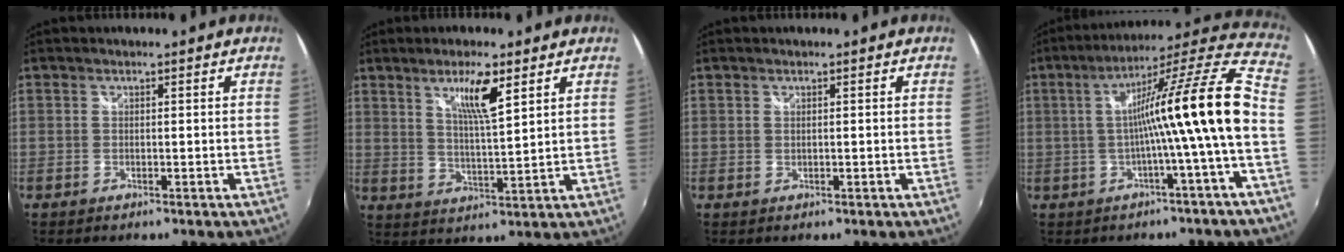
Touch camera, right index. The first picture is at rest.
{"total": 7.5, "force": [4.3, 1.1, 6.1], "torque": [-0.106, -0.003, 0.077]}
{"total": 0.0}
{"total": 17.2, "force": [-2.6, -1.3, 17.0], "torque": [-0.242, 0.008, -0.044]}